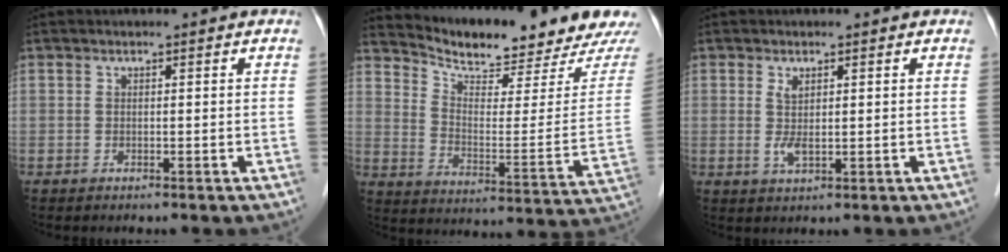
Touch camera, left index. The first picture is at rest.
{"total": 17.1, "force": [16.3, 0.4, 5.3], "torque": [-0.097, -0.074, 0.229]}
{"total": 2.5, "force": [0.6, 0.9, 2.3], "torque": [-0.050, -0.002, 0.016]}